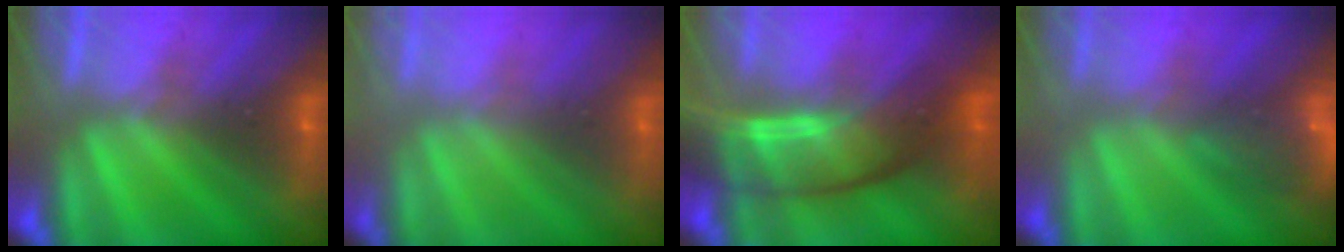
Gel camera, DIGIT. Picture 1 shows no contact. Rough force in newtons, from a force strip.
{"total": 2.5}
{"total": 7.7}
{"total": 8.0}